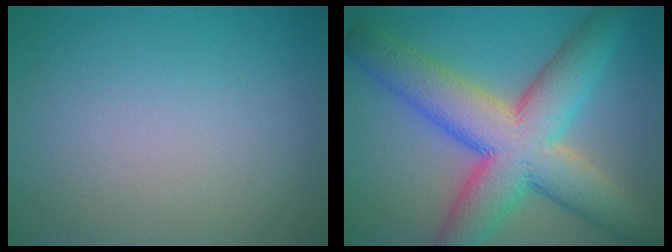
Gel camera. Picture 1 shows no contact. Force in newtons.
{"total": 11.4, "press": 11.4, "slide": 0.7}